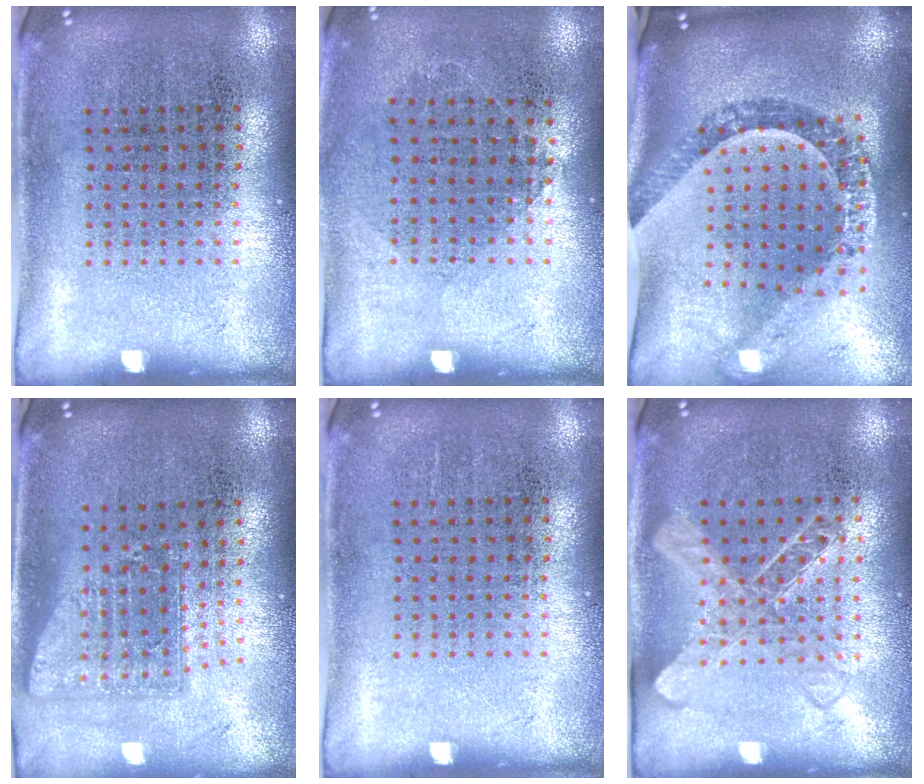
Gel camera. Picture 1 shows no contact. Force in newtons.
{"total": 0.8, "press": 0.8, "slide": 0.3}
{"total": 2.0, "press": 1.8, "slide": 0.9}
{"total": 1.6, "press": 1.2, "slide": 1.0}
{"total": 0.0}
{"total": 1.4, "press": 1.4, "slide": 0.4}